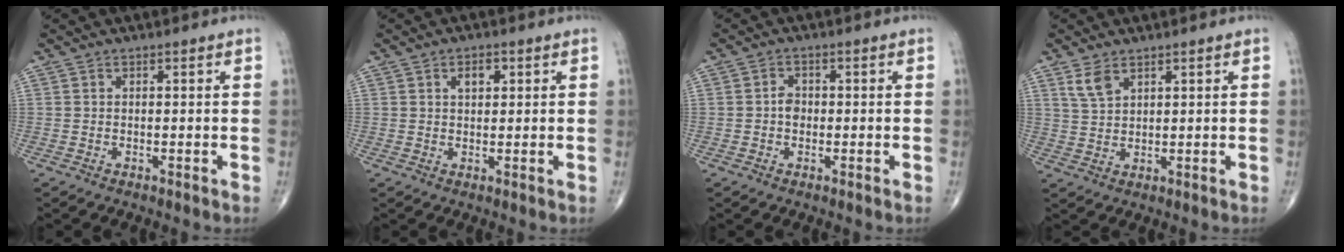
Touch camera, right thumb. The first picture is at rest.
{"total": 2.8, "force": [1.1, 1.7, 2.0], "torque": [-0.021, -0.002, 0.015]}
{"total": 2.2, "force": [-0.3, 1.7, 1.3], "torque": [-0.011, 0.005, -0.010]}
{"total": 3.8, "force": [2.4, 1.9, 2.2], "torque": [-0.043, -0.008, 0.057]}